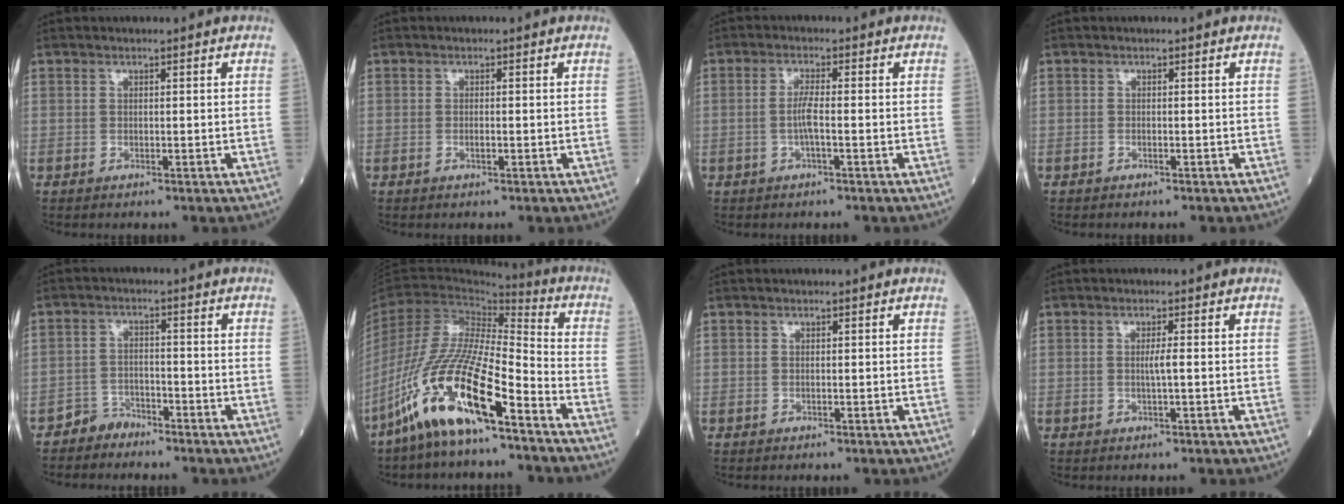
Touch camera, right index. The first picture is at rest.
{"total": 0.8, "force": [-0.3, 0.1, 0.7], "torque": [-0.015, 0.000, -0.005]}
{"total": 2.9, "force": [-0.6, 0.1, 2.8], "torque": [-0.057, 0.000, -0.014]}
{"total": 0.0}
{"total": 2.8, "force": [-2.5, 1.1, -0.5], "torque": [0.014, 0.002, -0.045]}
{"total": 16.7, "force": [-10.3, 2.5, 12.9], "torque": [-0.270, -0.019, -0.197]}
{"total": 0.0}
{"total": 1.4, "force": [0.0, -0.2, 1.4], "torque": [-0.027, -0.001, -0.001]}